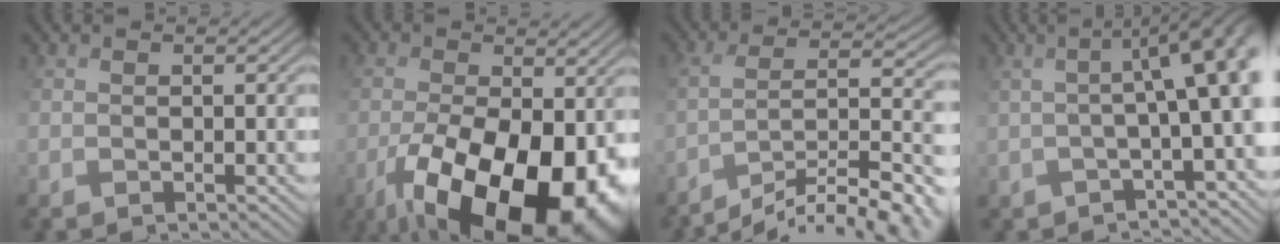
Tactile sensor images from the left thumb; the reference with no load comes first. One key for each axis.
{"total": 17.5, "fx": -7.2, "fy": 9.0, "fz": 13.2, "tx": -0.243, "ty": -0.027, "tz": -0.098}
{"total": 14.0, "fx": -11.4, "fy": 3.0, "fz": 7.6, "tx": -0.103, "ty": 0.009, "tz": -0.170}
{"total": 8.3, "fx": 0.1, "fy": 2.1, "fz": 8.0, "tx": -0.074, "ty": 0.016, "tz": 0.014}